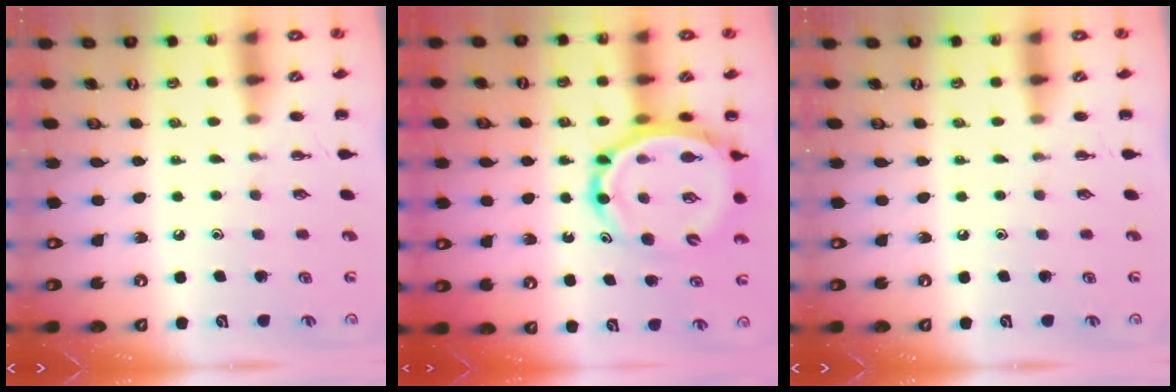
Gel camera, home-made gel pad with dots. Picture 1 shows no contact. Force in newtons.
{"total": 13.0, "press": 12.3, "slide": 4.3}
{"total": 0.0}